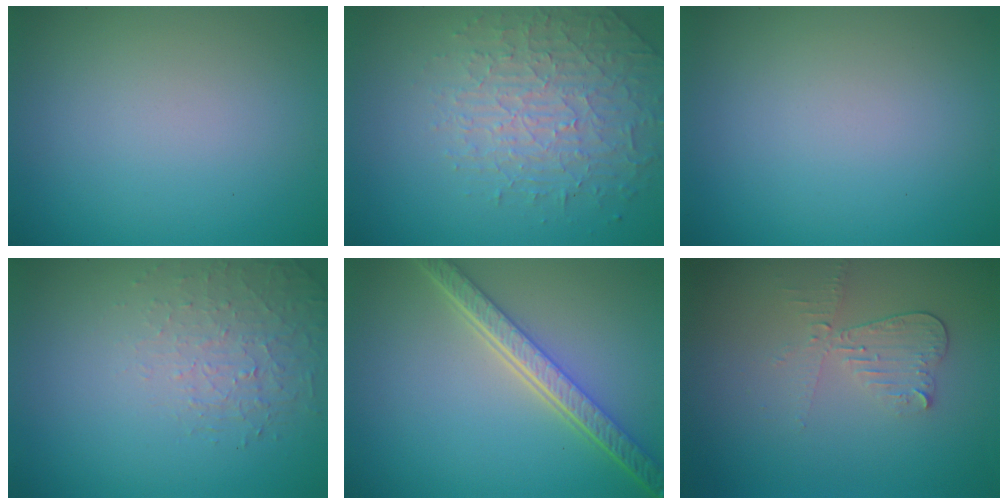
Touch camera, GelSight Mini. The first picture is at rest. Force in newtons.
{"total": 4.0, "press": 3.5, "slide": 2.0}
{"total": 0.0}
{"total": 1.5, "press": 0.8, "slide": 1.3}
{"total": 5.4, "press": 4.2, "slide": 3.4}
{"total": 2.3, "press": 2.1, "slide": 0.8}